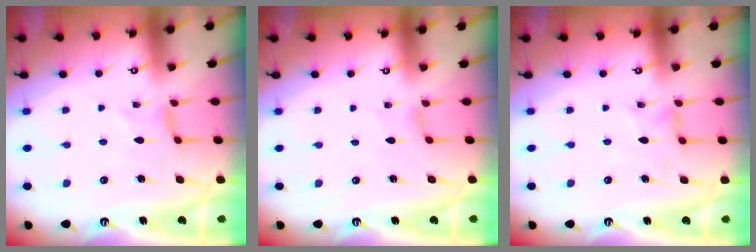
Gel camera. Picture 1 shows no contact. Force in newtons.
{"total": 1.1, "press": 1.0, "slide": 0.2}
{"total": 1.7, "press": 1.6, "slide": 0.3}